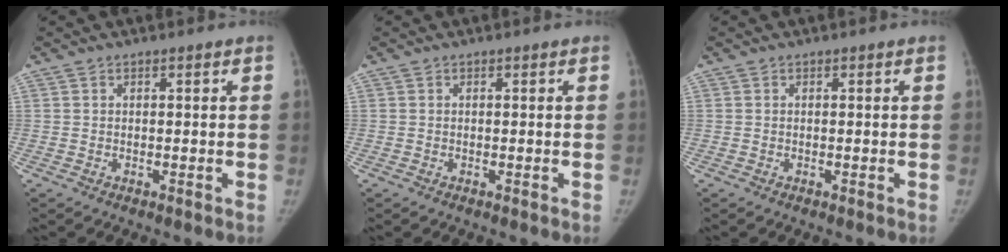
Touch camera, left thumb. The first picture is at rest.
{"total": 0.0}
{"total": 0.0}